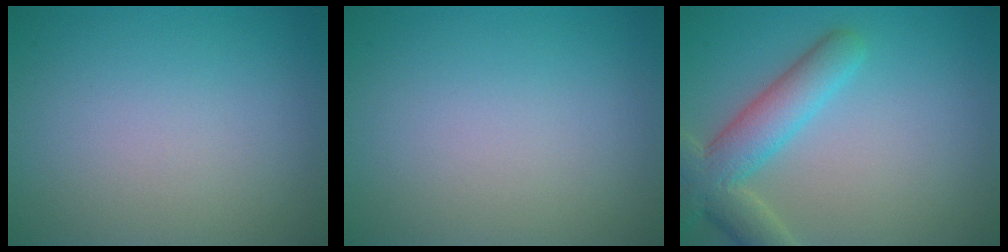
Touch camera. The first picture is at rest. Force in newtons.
{"total": 0.0}
{"total": 5.6, "press": 5.6, "slide": 0.4}